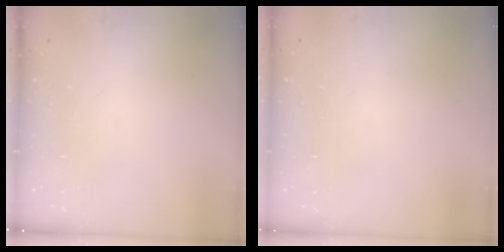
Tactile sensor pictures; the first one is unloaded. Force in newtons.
{"total": 0.7, "press": 0.3, "slide": 0.7}